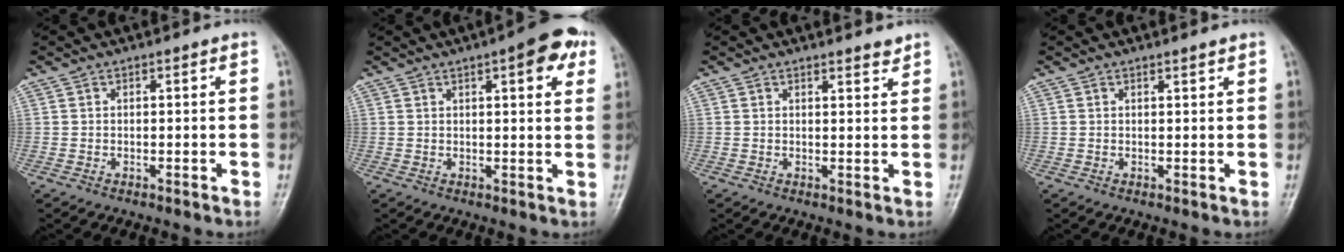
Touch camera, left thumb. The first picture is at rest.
{"total": 8.1, "force": [3.9, 2.4, 6.7], "torque": [-0.066, -0.005, 0.043]}
{"total": 1.8, "force": [1.7, 0.4, 0.5], "torque": [-0.001, -0.015, 0.024]}
{"total": 0.9, "force": [0.8, 0.1, 0.4], "torque": [-0.005, -0.007, 0.012]}